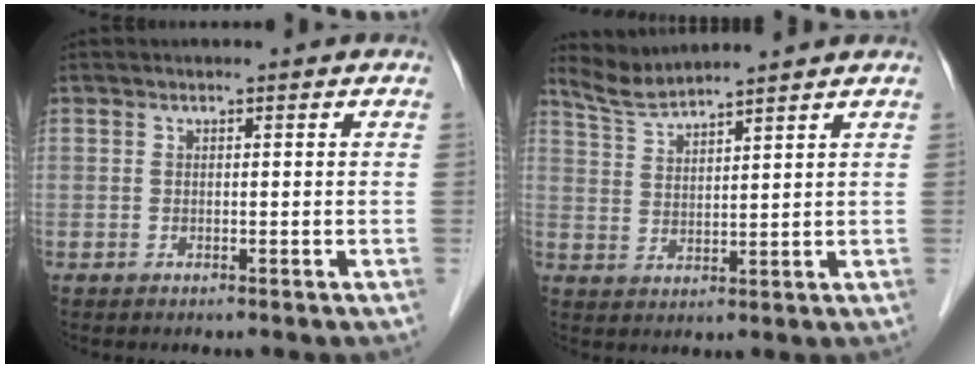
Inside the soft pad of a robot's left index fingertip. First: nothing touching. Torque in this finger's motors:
{"motor_torque": [-0.04, -0.70, 0.01, -0.01]}